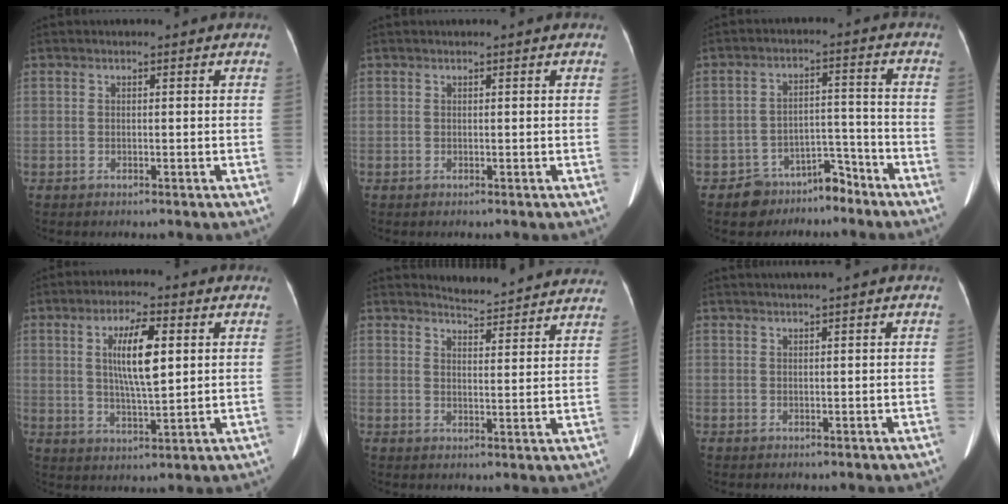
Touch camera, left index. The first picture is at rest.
{"total": 0.0}
{"total": 6.2, "force": [-5.4, 3.0, 0.7], "torque": [0.003, 0.019, -0.080]}
{"total": 7.9, "force": [1.9, 1.5, 7.6], "torque": [-0.136, -0.004, 0.036]}
{"total": 13.5, "force": [13.2, 1.2, 2.2], "torque": [-0.017, -0.033, 0.143]}
{"total": 2.1, "force": [1.6, -0.5, 1.1], "torque": [-0.014, 0.013, 0.030]}